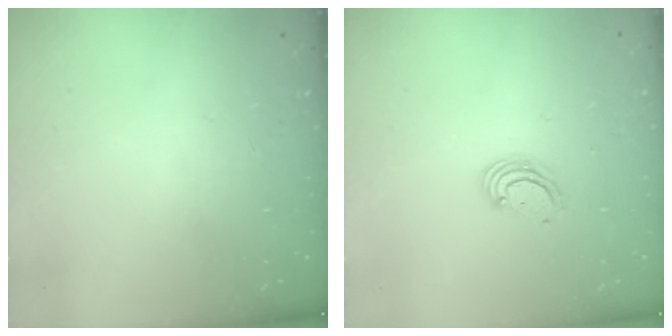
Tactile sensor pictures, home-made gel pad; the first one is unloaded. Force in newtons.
{"total": 2.6, "press": 2.6, "slide": 0.2}